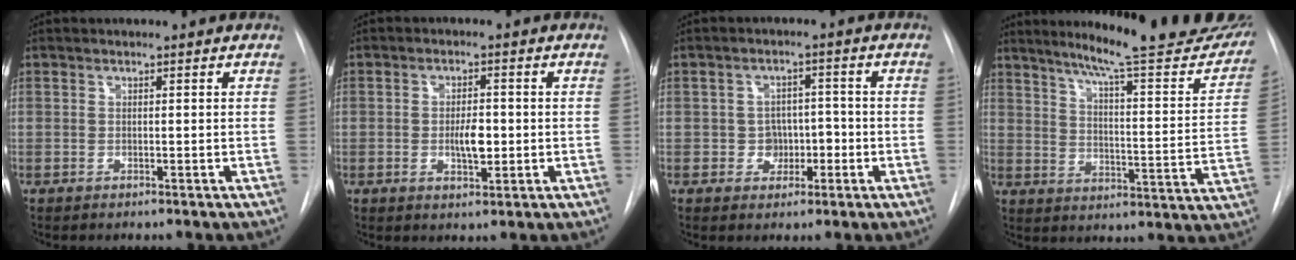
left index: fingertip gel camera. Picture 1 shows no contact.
{"total": 4.1, "force": [-1.4, 1.7, 3.5], "torque": [-0.057, -0.007, -0.017]}
{"total": 4.2, "force": [-1.9, 3.4, 1.4], "torque": [-0.012, 0.007, -0.023]}
{"total": 22.8, "force": [19.8, 2.3, 11.0], "torque": [-0.151, -0.068, 0.248]}